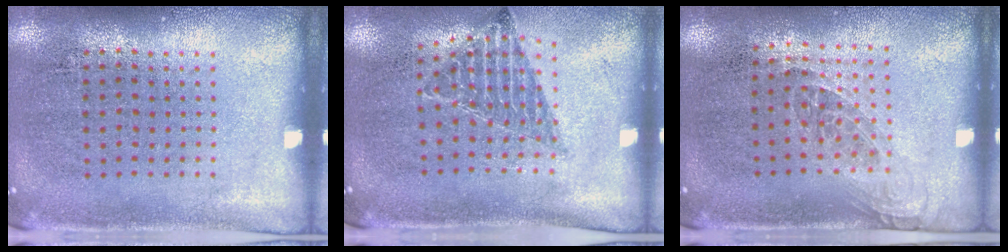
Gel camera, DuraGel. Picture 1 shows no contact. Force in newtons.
{"total": 0.9, "press": 0.8, "slide": 0.2}
{"total": 1.2, "press": 1.0, "slide": 0.7}